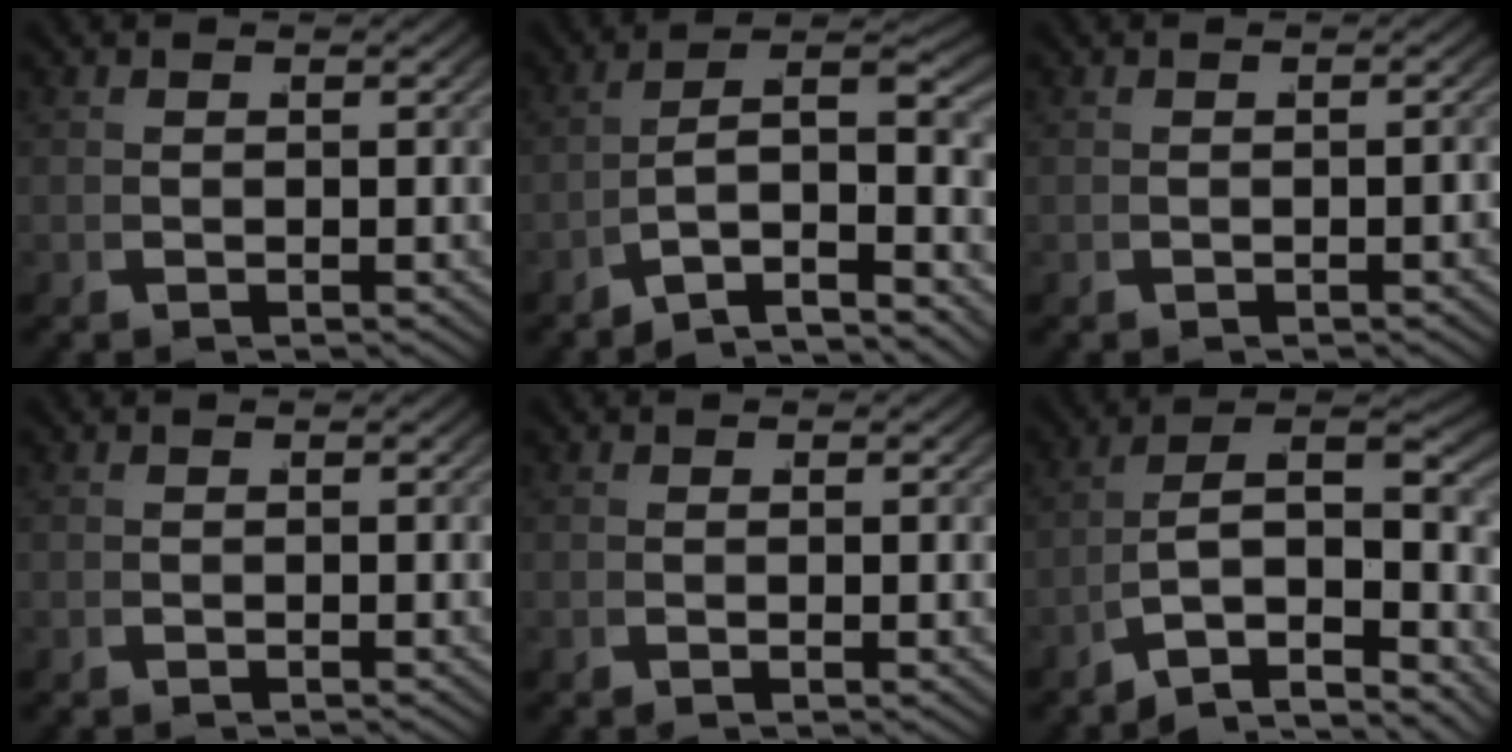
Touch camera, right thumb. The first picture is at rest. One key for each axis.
{"total": 9.5, "fx": -1.8, "fy": 5.8, "fz": 7.4, "tx": -0.143, "ty": -0.034, "tz": -0.019}
{"total": 0.6, "fx": -0.4, "fy": 0.1, "fz": 0.4, "tx": -0.005, "ty": 0.002, "tz": -0.007}
{"total": 0.0}
{"total": 0.7, "fx": 0.1, "fy": 0.2, "fz": 0.7, "tx": -0.015, "ty": 0.004, "tz": -0.001}
{"total": 11.2, "fx": -2.0, "fy": 7.5, "fz": 8.1, "tx": -0.165, "ty": -0.043, "tz": -0.020}